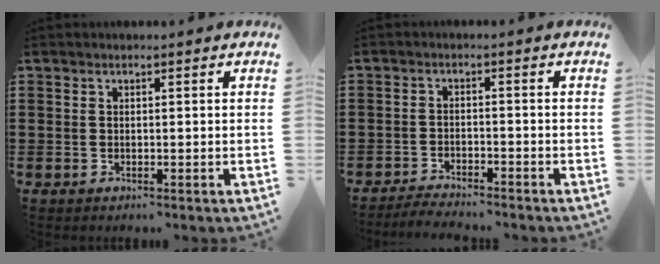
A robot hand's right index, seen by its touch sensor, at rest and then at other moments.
{"total": 2.8, "force": [-2.8, 0.1, 0.1], "torque": [-0.006, 0.000, -0.059]}